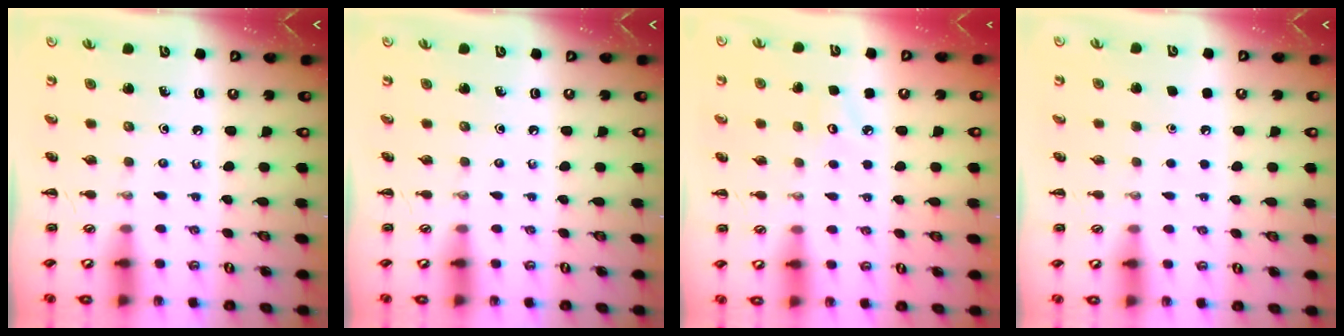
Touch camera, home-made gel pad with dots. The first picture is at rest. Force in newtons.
{"total": 0.0}
{"total": 3.4, "press": 3.3, "slide": 1.1}
{"total": 1.8, "press": 1.8, "slide": 0.1}